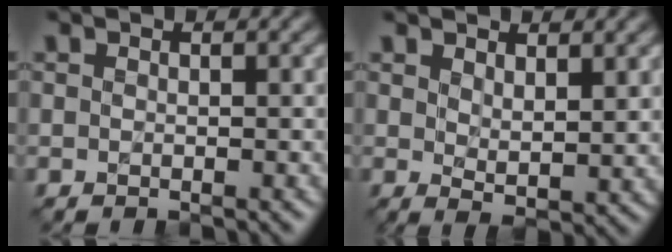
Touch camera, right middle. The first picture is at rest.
{"total": 2.4, "force": [1.7, 0.7, 1.6], "torque": [-0.030, -0.006, 0.032]}